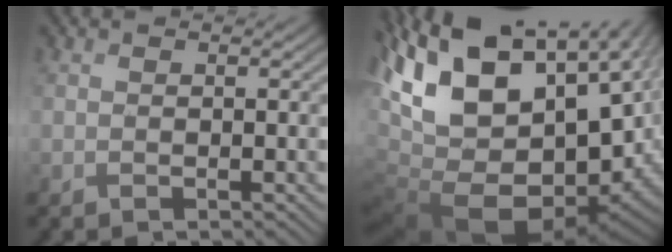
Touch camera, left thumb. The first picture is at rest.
{"total": 18.7, "force": [2.8, 12.2, 13.9], "torque": [-0.255, -0.028, 0.102]}